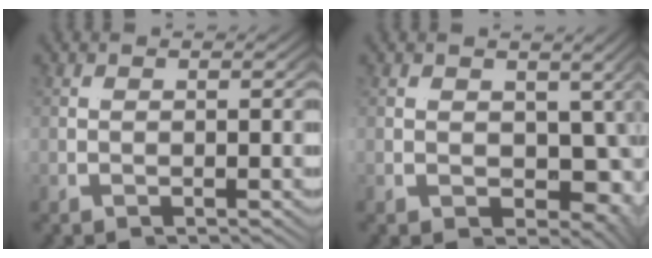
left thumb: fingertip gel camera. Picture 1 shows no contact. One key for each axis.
{"total": 8.8, "fx": -0.5, "fy": 6.0, "fz": 6.5, "tx": -0.077, "ty": -0.017, "tz": 0.006}